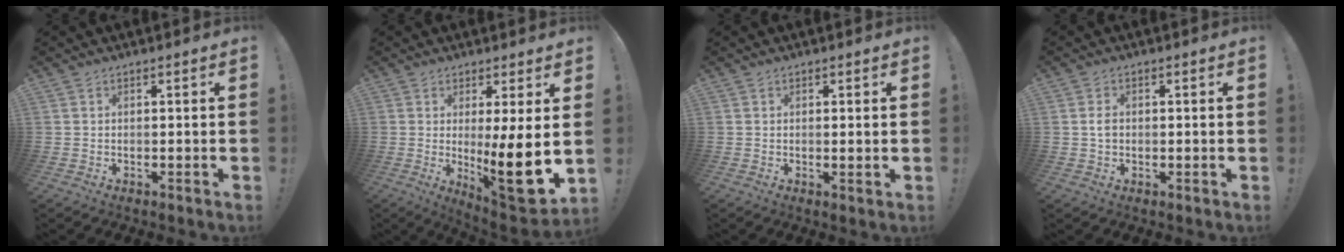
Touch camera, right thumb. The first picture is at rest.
{"total": 14.0, "force": [-0.3, 1.8, 13.8], "torque": [-0.188, -0.034, 0.002]}
{"total": 1.2, "force": [0.5, -0.1, 1.1], "torque": [-0.007, -0.006, 0.005]}
{"total": 2.5, "force": [-0.2, 1.8, 1.7], "torque": [-0.030, 0.007, -0.004]}